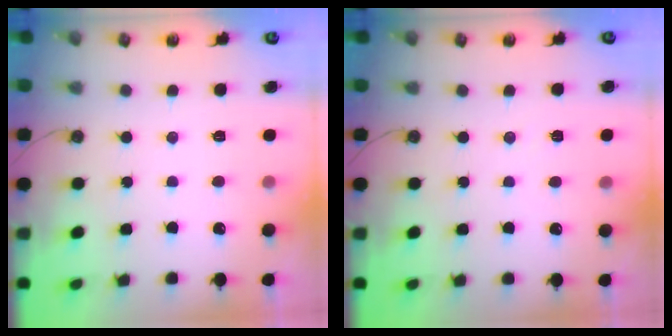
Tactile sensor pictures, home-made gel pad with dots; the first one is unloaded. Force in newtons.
{"total": 4.1, "press": 3.6, "slide": 2.0}